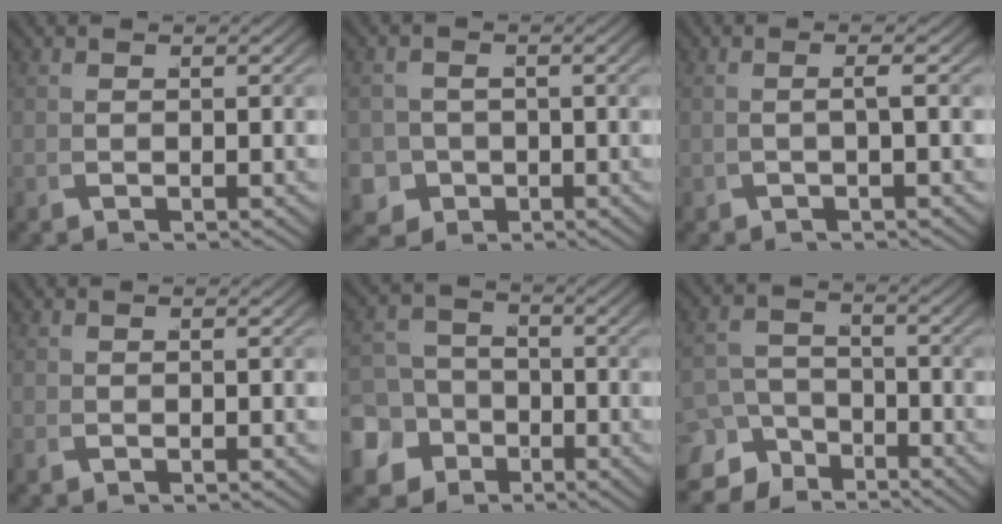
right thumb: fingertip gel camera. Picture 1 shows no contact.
{"total": 6.4, "force": [-2.6, 5.6, 1.9], "torque": [-0.048, -0.039, -0.031]}
{"total": 1.2, "force": [-0.2, -0.1, 1.1], "torque": [-0.030, 0.002, 0.001]}
{"total": 0.0}
{"total": 10.5, "force": [-4.1, 8.9, 3.5], "torque": [-0.056, -0.041, -0.065]}
{"total": 6.0, "force": [-3.5, 4.3, 2.3], "torque": [-0.017, -0.029, -0.053]}